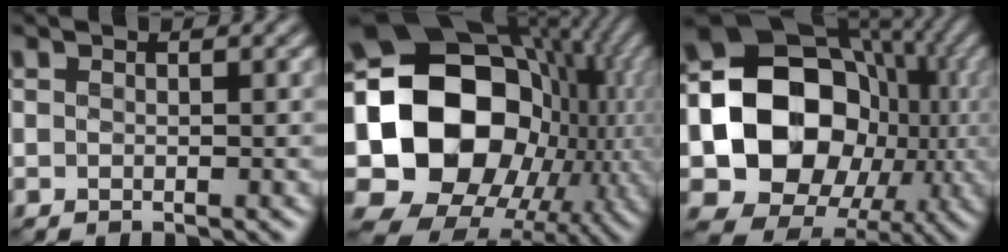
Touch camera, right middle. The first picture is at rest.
{"total": 19.6, "force": [0.1, 15.7, 11.8], "torque": [-0.231, -0.011, 0.018]}
{"total": 14.5, "force": [-1.6, 11.9, 8.0], "torque": [-0.126, -0.010, -0.037]}